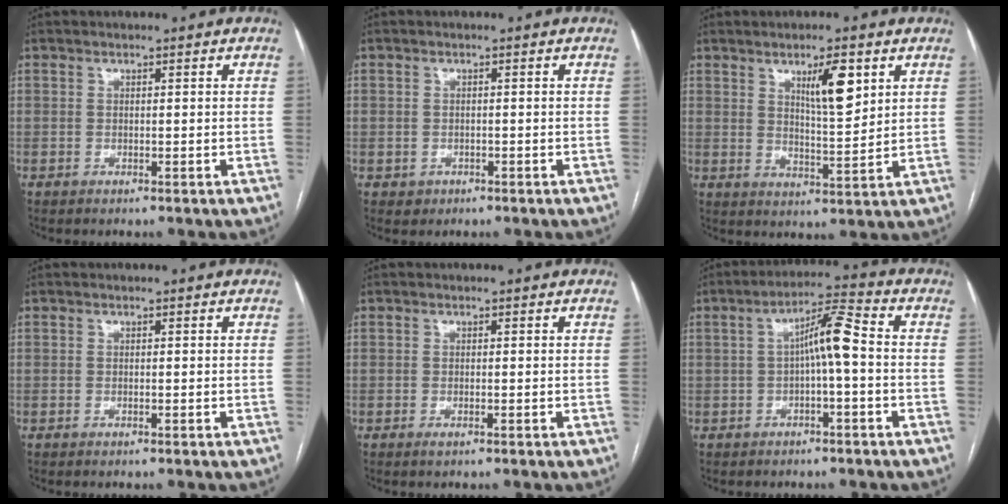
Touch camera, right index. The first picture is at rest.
{"total": 1.8, "force": [-0.6, 1.7, 0.1], "torque": [0.003, 0.007, -0.006]}
{"total": 7.1, "force": [3.4, 1.4, 6.1], "torque": [-0.103, -0.005, 0.058]}
{"total": 0.0}
{"total": 0.5, "force": [-0.3, 0.0, 0.4], "torque": [-0.007, -0.001, -0.006]}
{"total": 6.4, "force": [-0.3, 0.5, 6.4], "torque": [-0.105, 0.025, -0.006]}